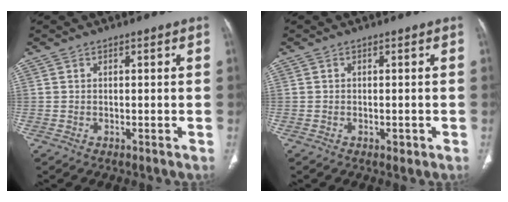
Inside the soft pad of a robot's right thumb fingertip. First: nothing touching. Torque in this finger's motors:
{"motor_torque": [2.64, 2.37, -0.06, -0.32, 0.00]}